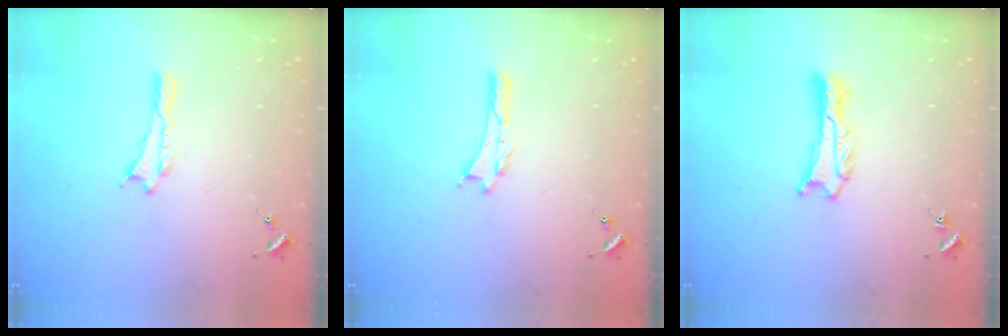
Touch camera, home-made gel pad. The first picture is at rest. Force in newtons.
{"total": 0.0}
{"total": 0.9, "press": 0.9, "slide": 0.1}